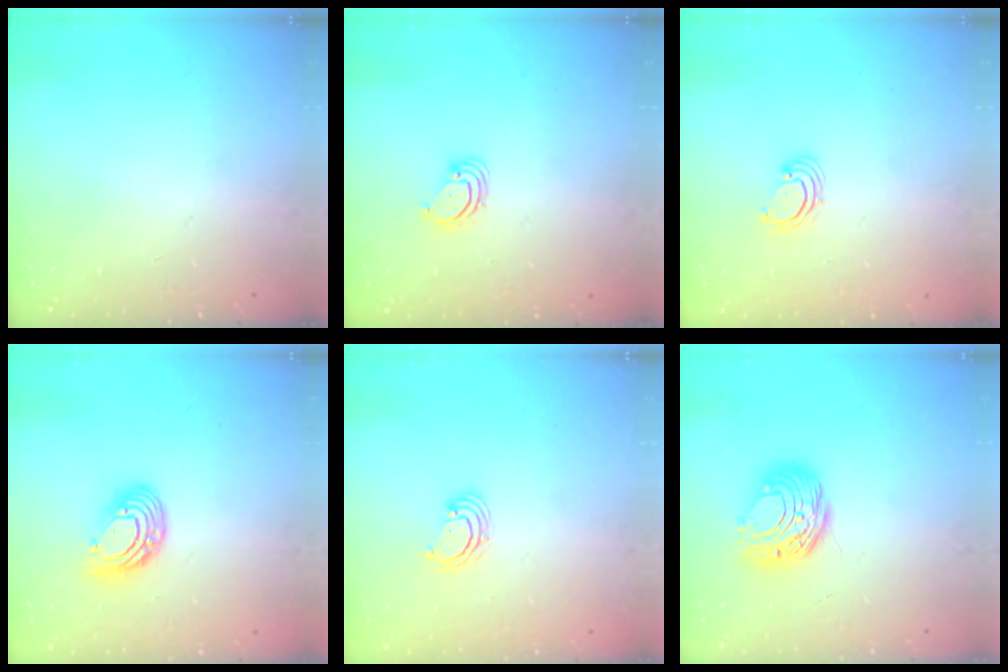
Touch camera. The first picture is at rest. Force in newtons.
{"total": 3.6, "press": 3.6, "slide": 0.3}
{"total": 2.7, "press": 2.7, "slide": 0.7}
{"total": 10.1, "press": 10.1, "slide": 0.9}
{"total": 2.6, "press": 2.6, "slide": 0.2}
{"total": 9.0, "press": 8.9, "slide": 0.5}